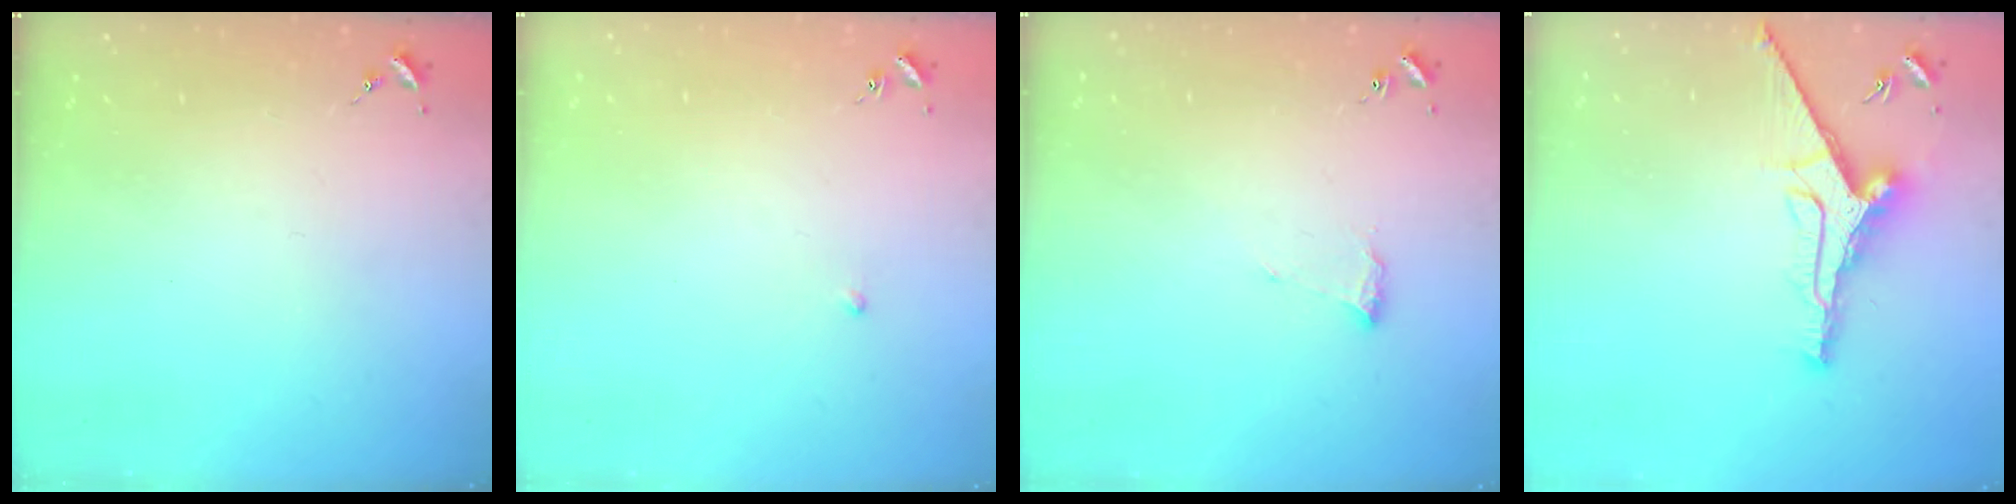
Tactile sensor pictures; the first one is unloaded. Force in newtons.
{"total": 2.6, "press": 2.5, "slide": 0.6}
{"total": 7.0, "press": 7.0, "slide": 0.8}
{"total": 12.7, "press": 12.7, "slide": 1.0}